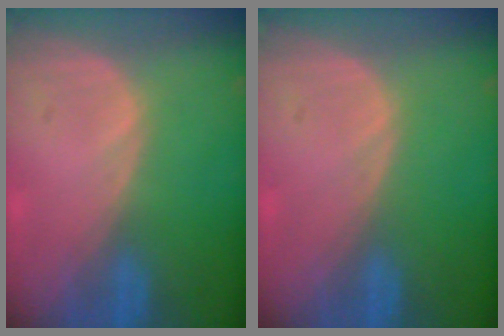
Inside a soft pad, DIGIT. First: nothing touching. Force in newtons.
{"total": 0.0}